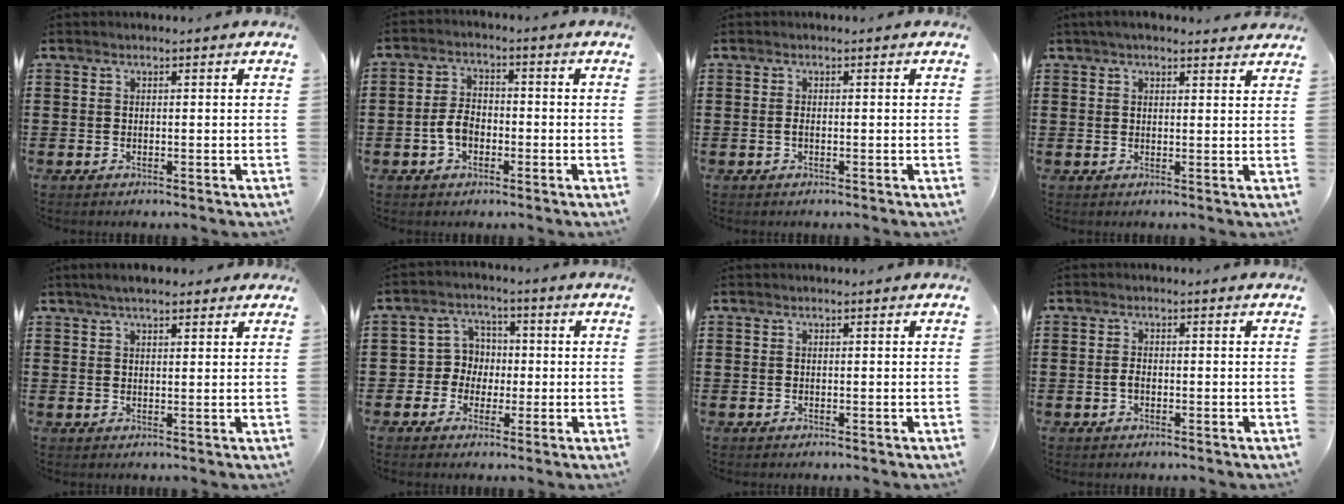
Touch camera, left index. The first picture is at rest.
{"total": 4.6, "force": [-1.4, 2.8, 3.3], "torque": [-0.081, 0.001, -0.032]}
{"total": 0.7, "force": [-0.3, 0.2, 0.6], "torque": [-0.022, -0.006, -0.007]}
{"total": 2.7, "force": [2.4, 0.6, 1.1], "torque": [-0.027, 0.003, 0.045]}
{"total": 3.8, "force": [2.8, 1.2, 2.2], "torque": [-0.049, 0.007, 0.052]}
{"total": 5.2, "force": [-0.7, 5.1, 0.8], "torque": [-0.040, 0.016, -0.018]}
{"total": 0.0}
{"total": 1.6, "force": [-0.5, 0.8, 1.3], "torque": [-0.042, -0.004, -0.014]}